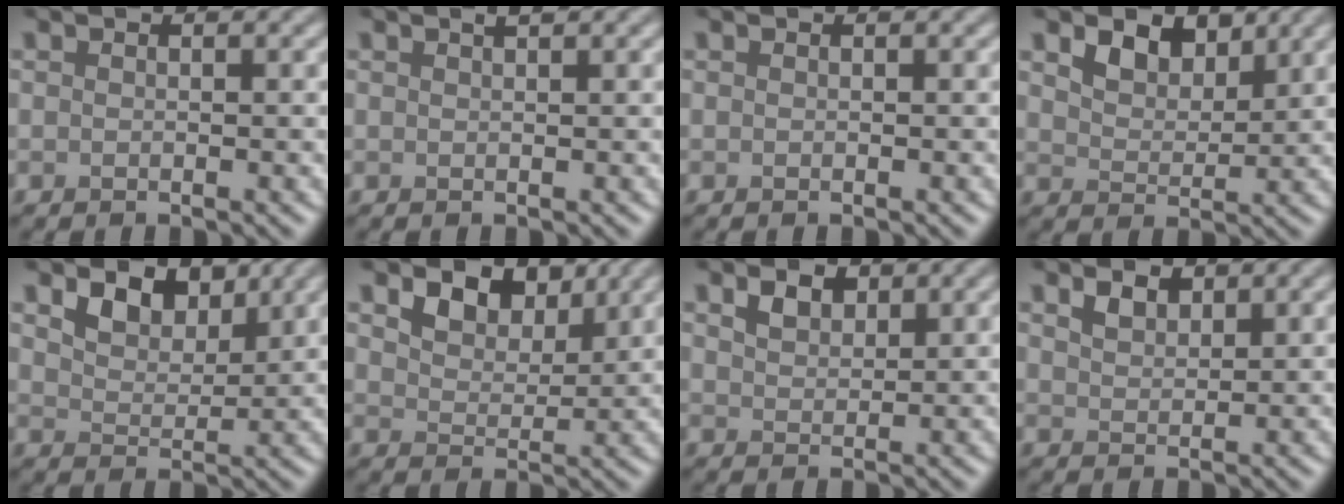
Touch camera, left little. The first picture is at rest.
{"total": 0.8, "force": [0.6, 0.1, 0.5], "torque": [-0.007, 0.001, 0.010]}
{"total": 0.0}
{"total": 3.4, "force": [2.3, 2.0, 1.6], "torque": [-0.039, -0.008, 0.039]}
{"total": 4.0, "force": [2.6, 2.4, 1.9], "torque": [-0.043, -0.010, 0.042]}
{"total": 4.6, "force": [2.9, 2.8, 2.2], "torque": [-0.045, -0.013, 0.050]}
{"total": 2.1, "force": [1.3, 1.3, 1.0], "torque": [-0.022, 0.003, 0.027]}
{"total": 1.8, "force": [1.3, 1.0, 0.8], "torque": [-0.018, 0.002, 0.028]}